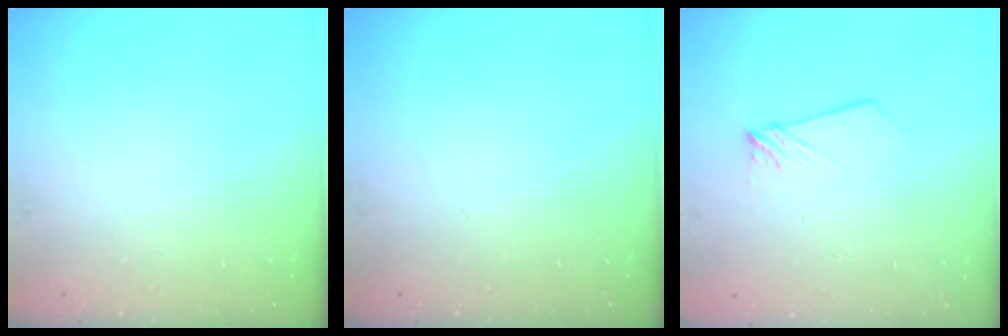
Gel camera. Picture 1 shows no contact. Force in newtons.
{"total": 0.0}
{"total": 4.6, "press": 4.6, "slide": 0.5}